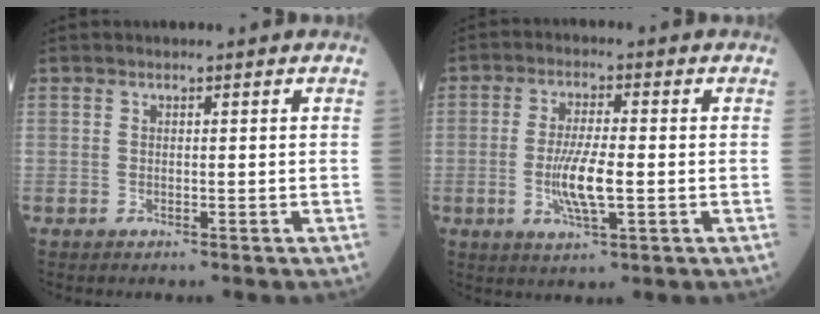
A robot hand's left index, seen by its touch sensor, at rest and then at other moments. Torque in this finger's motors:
{"motor_torque": [1.13, 0.31, 0.24, 0.06]}